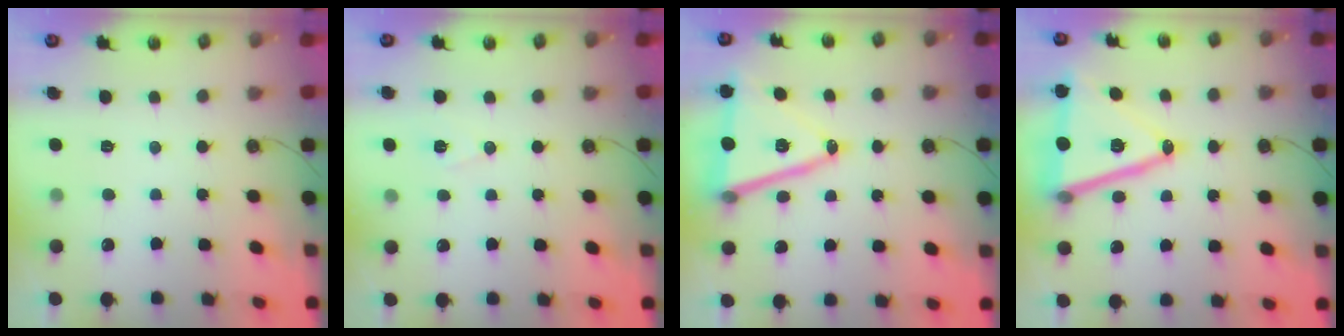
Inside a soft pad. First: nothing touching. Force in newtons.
{"total": 7.2, "press": 5.6, "slide": 4.5}
{"total": 16.9, "press": 16.5, "slide": 3.8}
{"total": 19.4, "press": 19.1, "slide": 3.8}